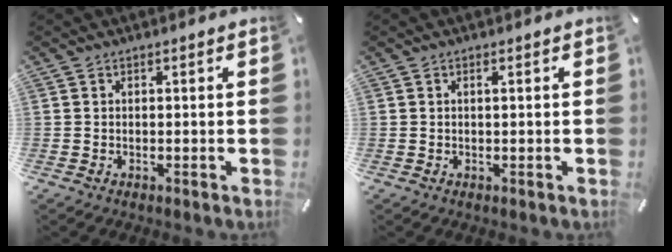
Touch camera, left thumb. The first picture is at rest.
{"total": 0.7, "force": [0.2, 0.1, 0.7], "torque": [-0.012, 0.001, 0.002]}